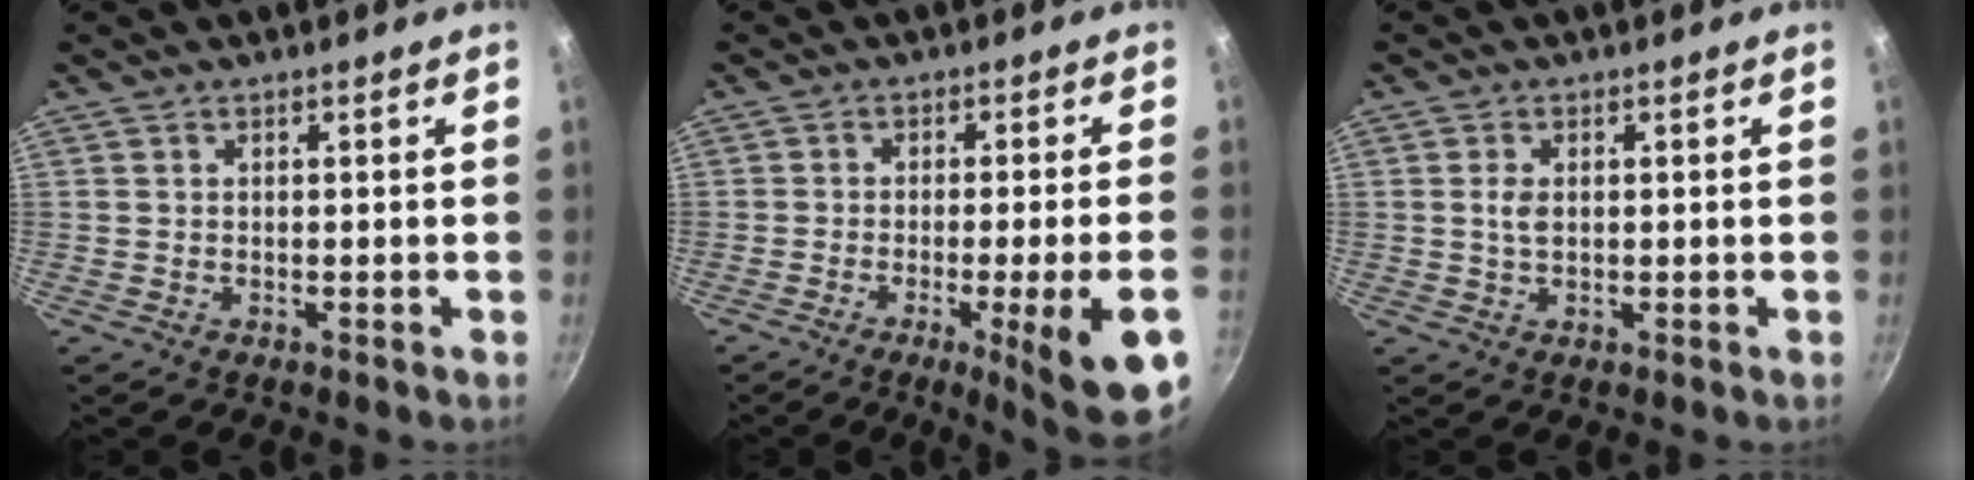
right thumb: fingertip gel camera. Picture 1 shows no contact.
{"total": 13.2, "force": [-4.8, 1.4, 12.3], "torque": [-0.160, 0.013, -0.061]}
{"total": 2.5, "force": [0.3, 1.6, 2.0], "torque": [-0.034, 0.000, 0.005]}